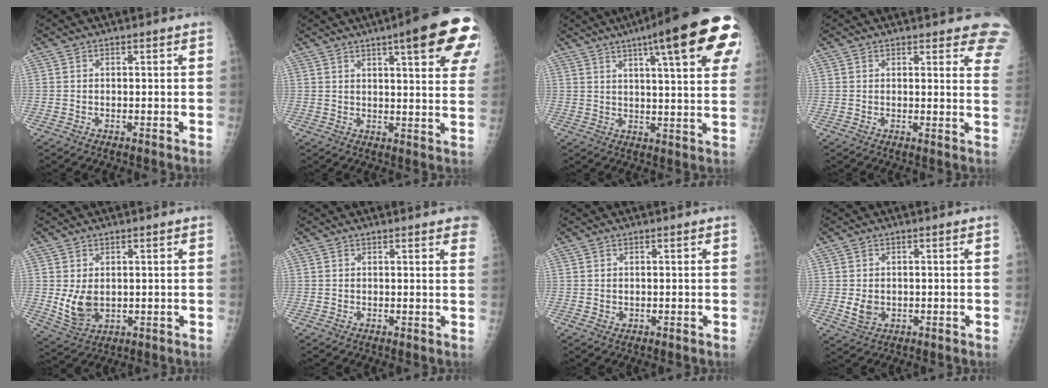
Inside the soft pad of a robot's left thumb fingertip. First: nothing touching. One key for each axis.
{"total": 18.3, "fx": 9.5, "fy": 3.7, "fz": 15.2, "tx": -0.180, "ty": -0.024, "tz": 0.111}
{"total": 22.2, "fx": 10.8, "fy": 4.0, "fz": 19.0, "tx": -0.250, "ty": -0.011, "tz": 0.137}
{"total": 9.0, "fx": 7.4, "fy": 2.6, "fz": 4.4, "tx": -0.008, "ty": -0.030, "tz": 0.060}
{"total": 6.3, "fx": 0.3, "fy": 4.5, "fz": 4.5, "tx": -0.072, "ty": -0.014, "tz": 0.022}
{"total": 4.9, "fx": 3.7, "fy": 1.0, "fz": 3.1, "tx": -0.023, "ty": -0.004, "tz": 0.030}
{"total": 0.7, "fx": 0.2, "fy": 0.6, "fz": 0.3, "tx": -0.001, "ty": 0.000, "tz": 0.003}
{"total": 3.4, "fx": -0.3, "fy": 2.7, "fz": 2.0, "tx": -0.027, "ty": -0.003, "tz": 0.003}